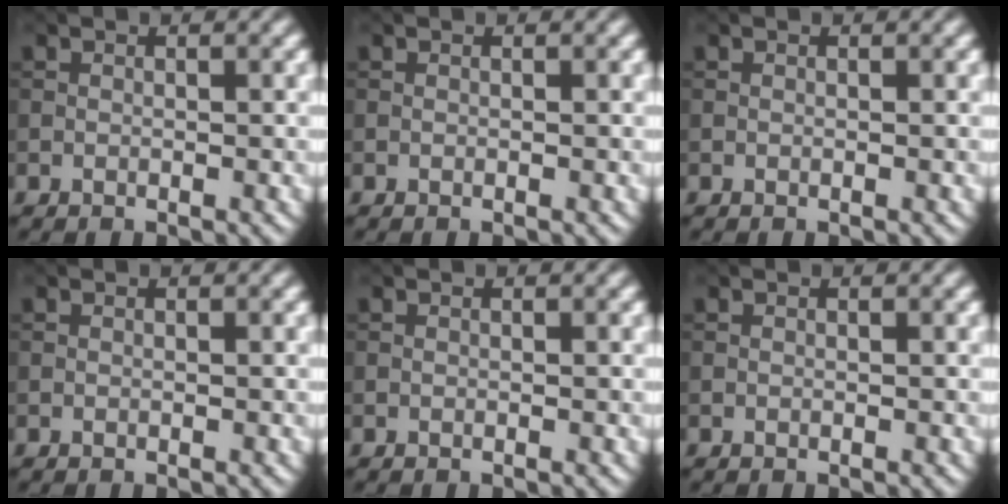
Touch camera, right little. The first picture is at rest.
{"total": 0.0}
{"total": 0.0}
{"total": 0.0}
{"total": 0.0}
{"total": 0.0}